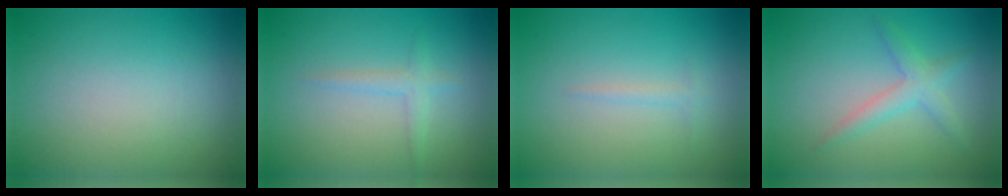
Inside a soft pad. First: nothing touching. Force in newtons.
{"total": 1.4, "press": 1.4, "slide": 0.1}
{"total": 0.7, "press": 0.7, "slide": 0.0}
{"total": 2.2, "press": 2.2, "slide": 0.1}